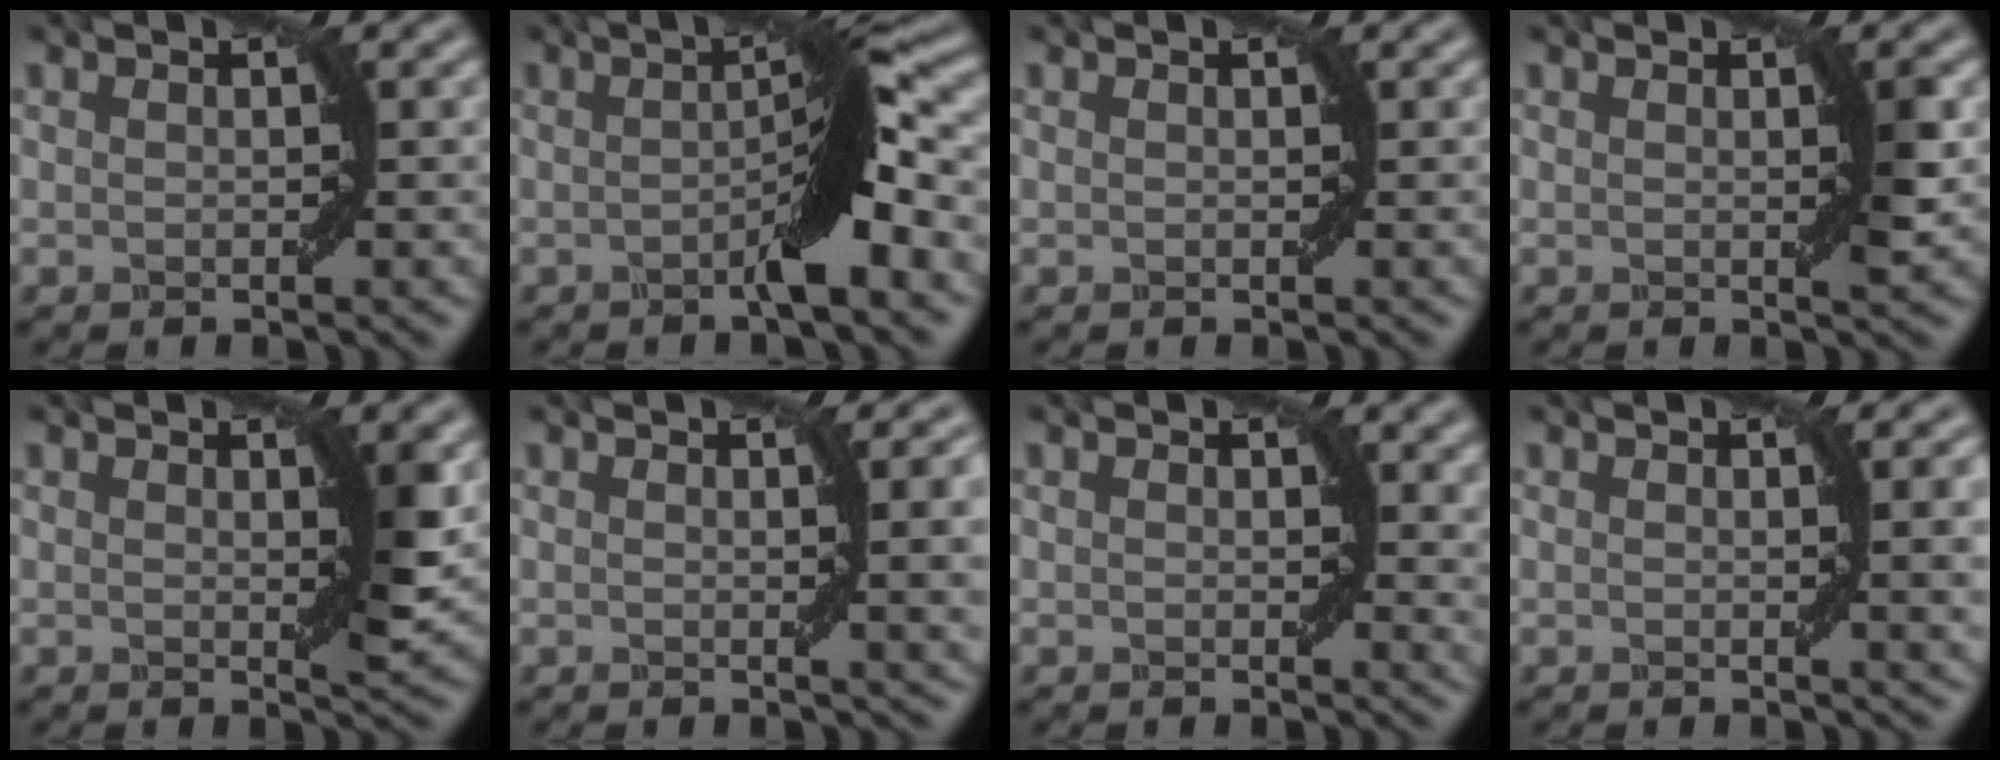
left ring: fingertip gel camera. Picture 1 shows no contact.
{"total": 5.0, "force": [-1.2, 0.4, 4.8], "torque": [-0.071, 0.017, -0.027]}
{"total": 0.0}
{"total": 1.7, "force": [0.2, 0.1, 1.6], "torque": [-0.023, 0.000, 0.002]}
{"total": 2.4, "force": [0.6, 0.3, 2.3], "torque": [-0.030, -0.007, 0.009]}
{"total": 5.3, "force": [0.8, 1.6, 5.0], "torque": [-0.047, 0.004, 0.011]}
{"total": 2.4, "force": [0.9, 1.2, 1.8], "torque": [-0.016, -0.005, 0.013]}
{"total": 4.1, "force": [0.6, 1.0, 3.9], "torque": [-0.040, 0.005, 0.008]}